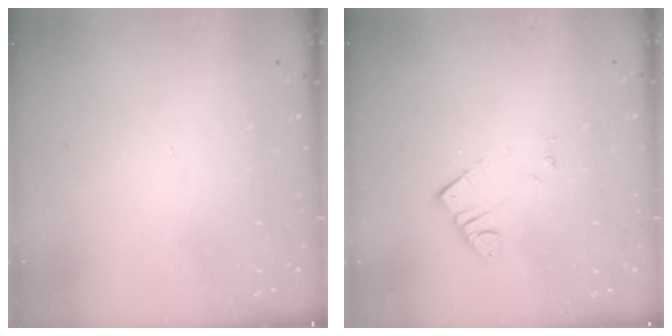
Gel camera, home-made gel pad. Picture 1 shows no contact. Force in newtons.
{"total": 3.5, "press": 3.5, "slide": 0.4}